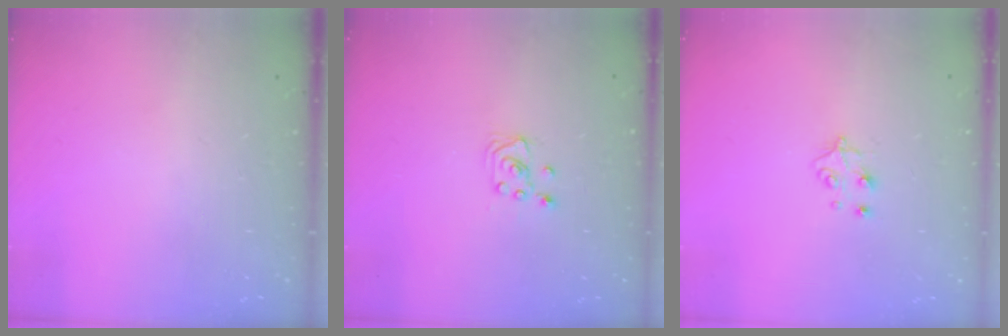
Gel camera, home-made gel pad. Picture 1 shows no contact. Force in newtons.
{"total": 3.4, "press": 3.4, "slide": 0.4}
{"total": 5.3, "press": 5.2, "slide": 0.8}